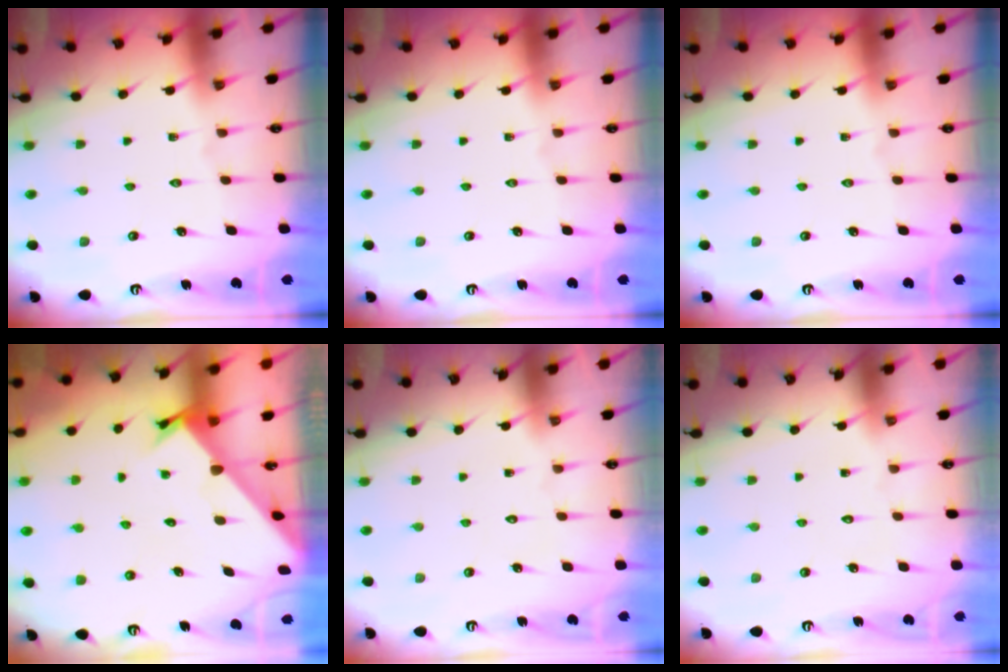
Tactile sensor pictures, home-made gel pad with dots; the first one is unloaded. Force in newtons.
{"total": 0.0}
{"total": 0.0}
{"total": 2.2, "press": 2.2, "slide": 0.1}
{"total": 1.6, "press": 1.6, "slide": 0.1}
{"total": 1.5, "press": 1.5, "slide": 0.1}